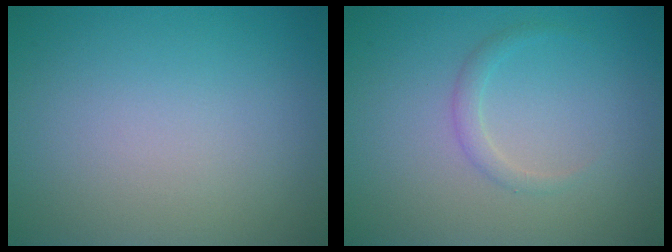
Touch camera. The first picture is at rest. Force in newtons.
{"total": 1.2, "press": 1.2, "slide": 0.0}